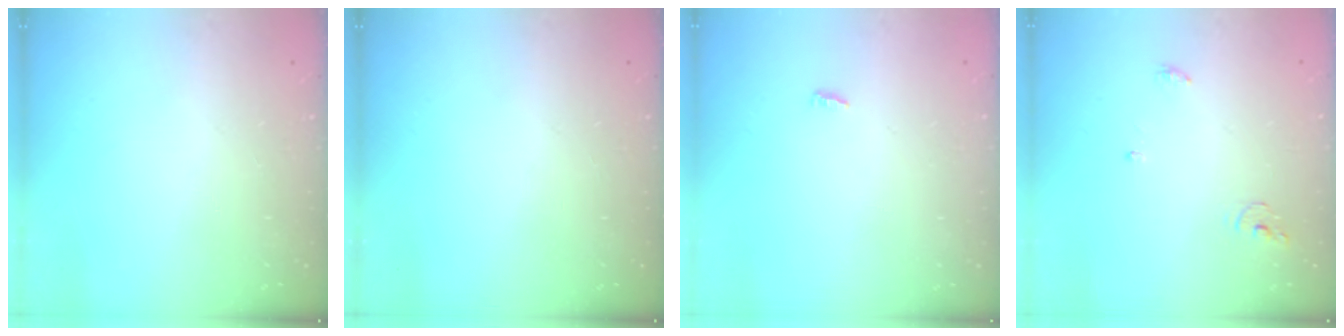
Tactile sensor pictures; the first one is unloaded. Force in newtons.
{"total": 0.0}
{"total": 2.7, "press": 2.7, "slide": 0.2}
{"total": 4.1, "press": 4.0, "slide": 0.3}